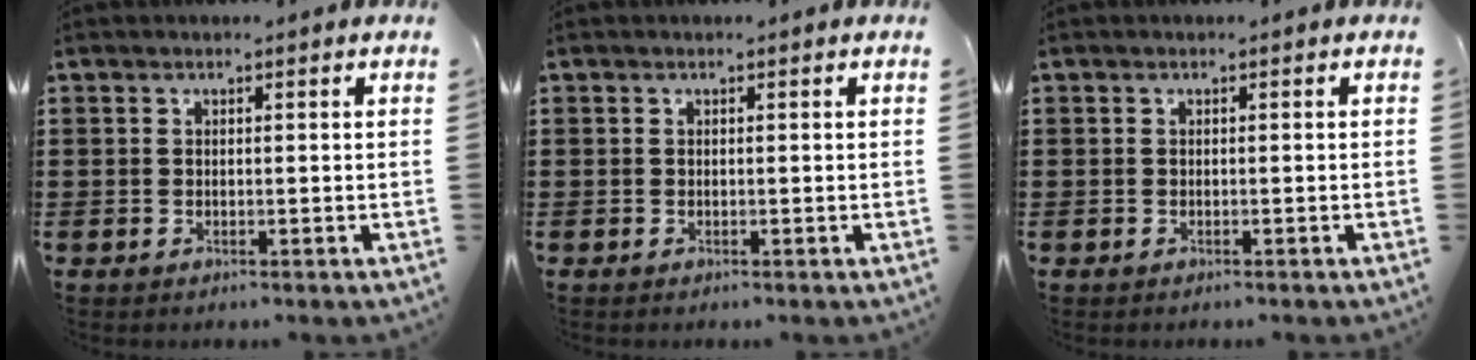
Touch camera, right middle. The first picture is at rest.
{"total": 0.0}
{"total": 0.0}